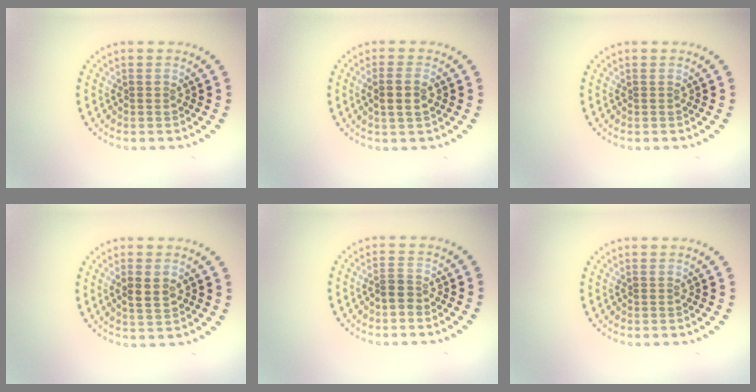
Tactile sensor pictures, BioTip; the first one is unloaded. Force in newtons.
{"total": 2.5, "press": 2.3, "slide": 1.0}
{"total": 0.0}
{"total": 2.5, "press": 2.4, "slide": 0.5}
{"total": 1.6, "press": 1.5, "slide": 0.7}
{"total": 0.0}